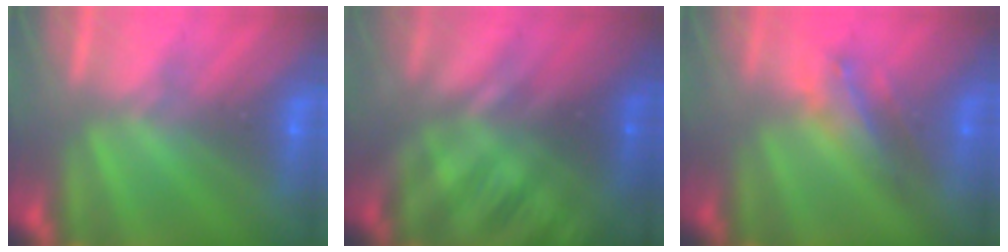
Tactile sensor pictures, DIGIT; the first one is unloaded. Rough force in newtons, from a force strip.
{"total": 2.9}
{"total": 2.7}